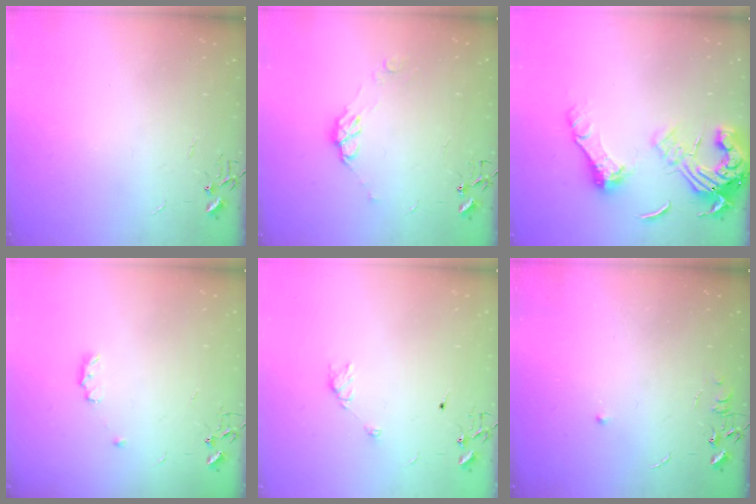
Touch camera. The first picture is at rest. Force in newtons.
{"total": 7.4, "press": 7.4, "slide": 0.7}
{"total": 16.7, "press": 16.6, "slide": 1.9}
{"total": 6.4, "press": 6.3, "slide": 0.8}
{"total": 6.5, "press": 6.5, "slide": 0.7}
{"total": 5.5, "press": 5.4, "slide": 0.8}